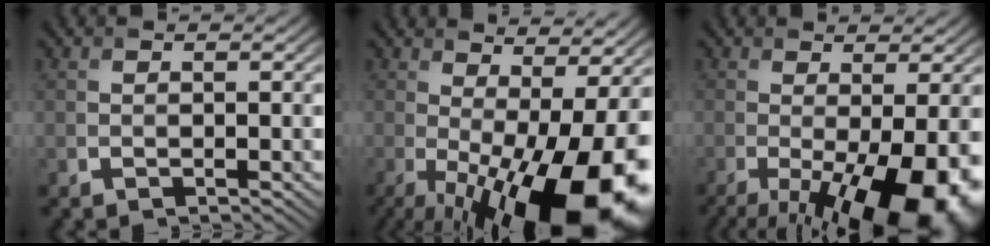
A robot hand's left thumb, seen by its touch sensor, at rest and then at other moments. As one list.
[{"total": 19.5, "force": [-4.8, 7.4, 17.4], "torque": [-0.238, -0.041, -0.043]}, {"total": 15.4, "force": [-6.4, 5.5, 13.0], "torque": [-0.192, -0.035, -0.068]}]